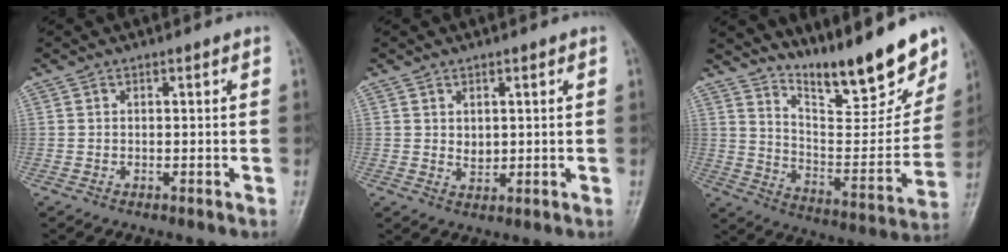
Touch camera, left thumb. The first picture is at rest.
{"total": 2.2, "force": [0.7, 1.7, 1.3], "torque": [-0.014, -0.008, 0.016]}
{"total": 19.9, "force": [15.9, 4.5, 11.0], "torque": [-0.128, -0.108, 0.251]}